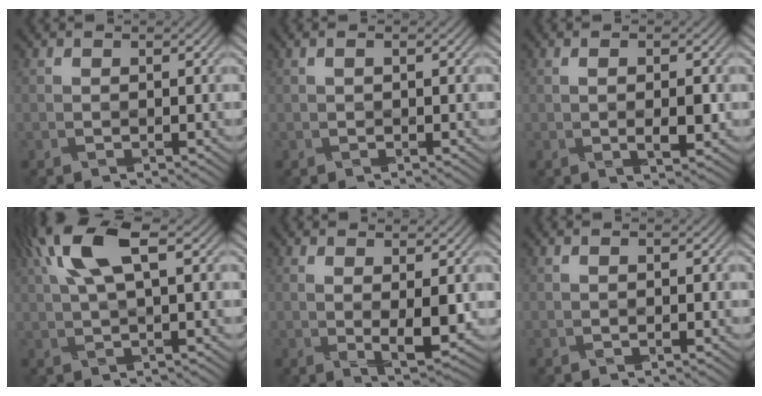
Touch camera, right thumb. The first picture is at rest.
{"total": 0.6, "force": [0.1, 0.1, 0.6], "torque": [-0.009, 0.004, 0.002]}
{"total": 2.5, "force": [-0.1, 0.4, 2.4], "torque": [-0.046, -0.001, 0.002]}
{"total": 7.8, "force": [3.1, 2.0, 6.9], "torque": [-0.139, 0.022, 0.058]}
{"total": 4.1, "force": [0.6, 0.8, 4.0], "torque": [-0.077, -0.007, 0.021]}
{"total": 0.0}